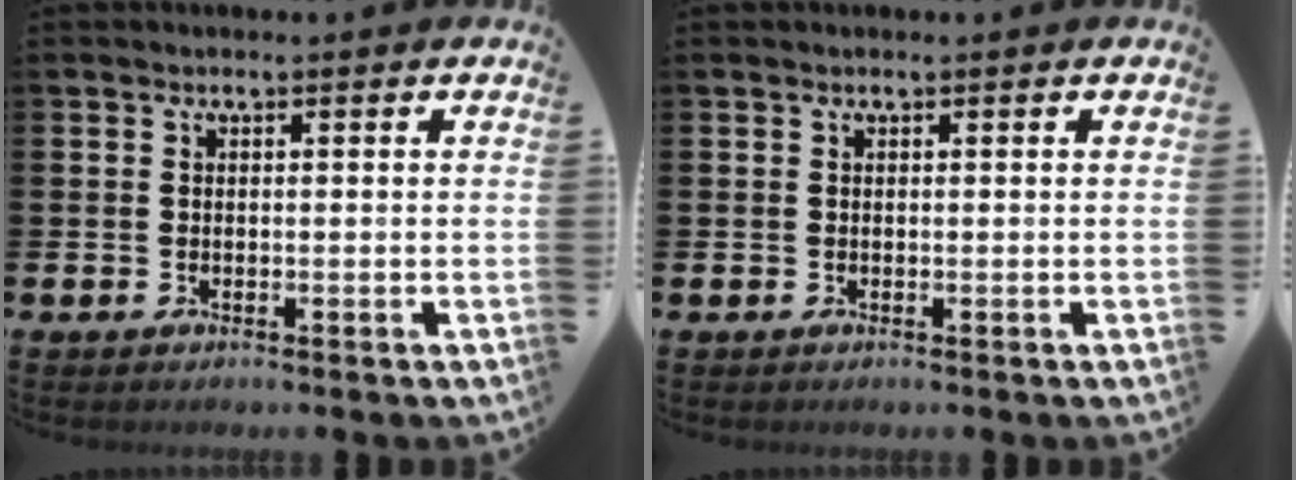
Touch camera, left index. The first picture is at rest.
{"total": 0.0}